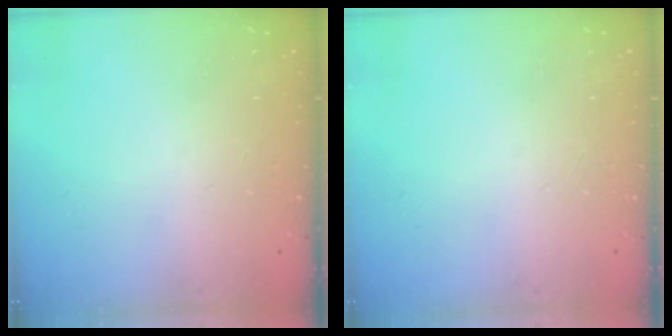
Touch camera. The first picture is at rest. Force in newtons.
{"total": 0.0}